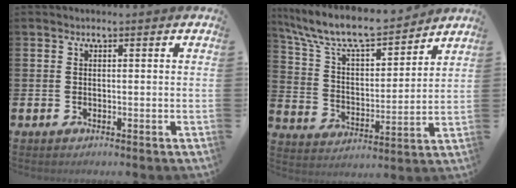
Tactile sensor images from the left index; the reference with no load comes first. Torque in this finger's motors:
{"motor_torque": [0.27, -0.32, 0.91, 0.21]}